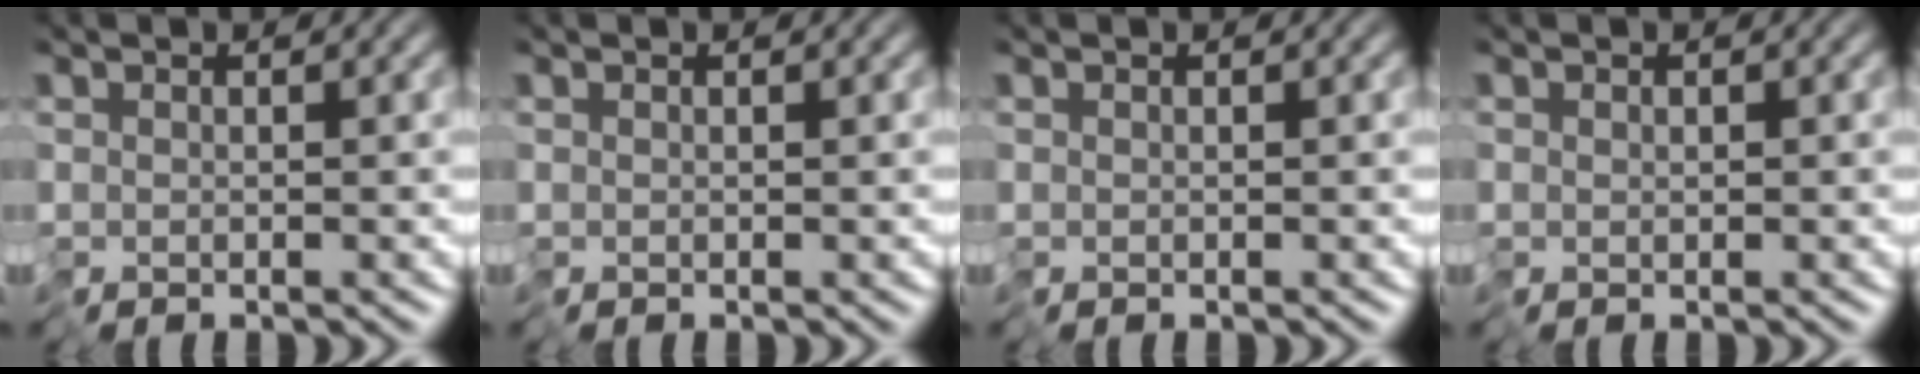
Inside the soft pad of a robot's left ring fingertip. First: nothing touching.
{"total": 0.0}
{"total": 0.0}
{"total": 0.0}